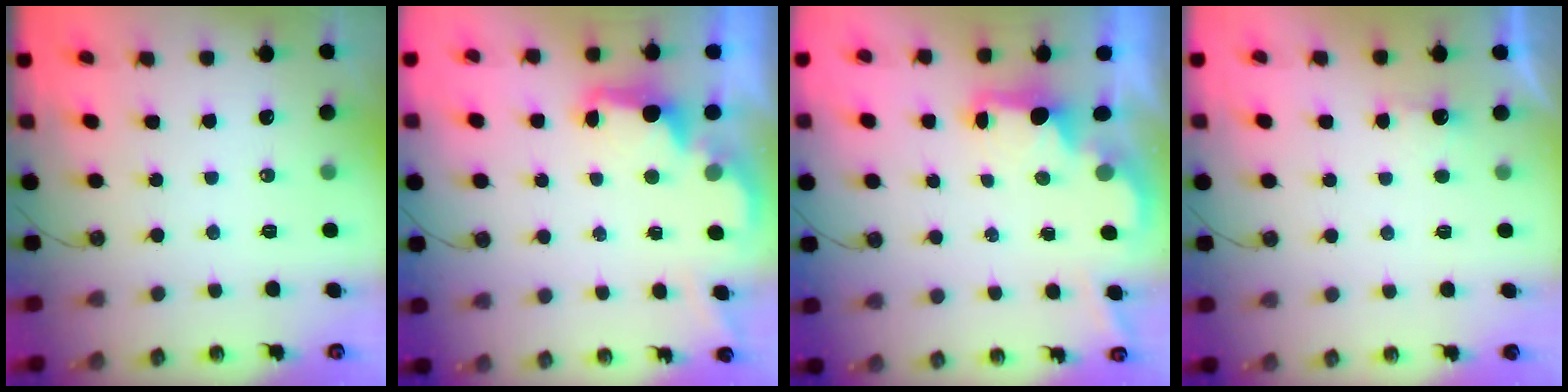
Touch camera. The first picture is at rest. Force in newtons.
{"total": 2.7, "press": 2.6, "slide": 0.8}
{"total": 1.9, "press": 1.8, "slide": 0.7}
{"total": 1.3, "press": 1.0, "slide": 0.8}